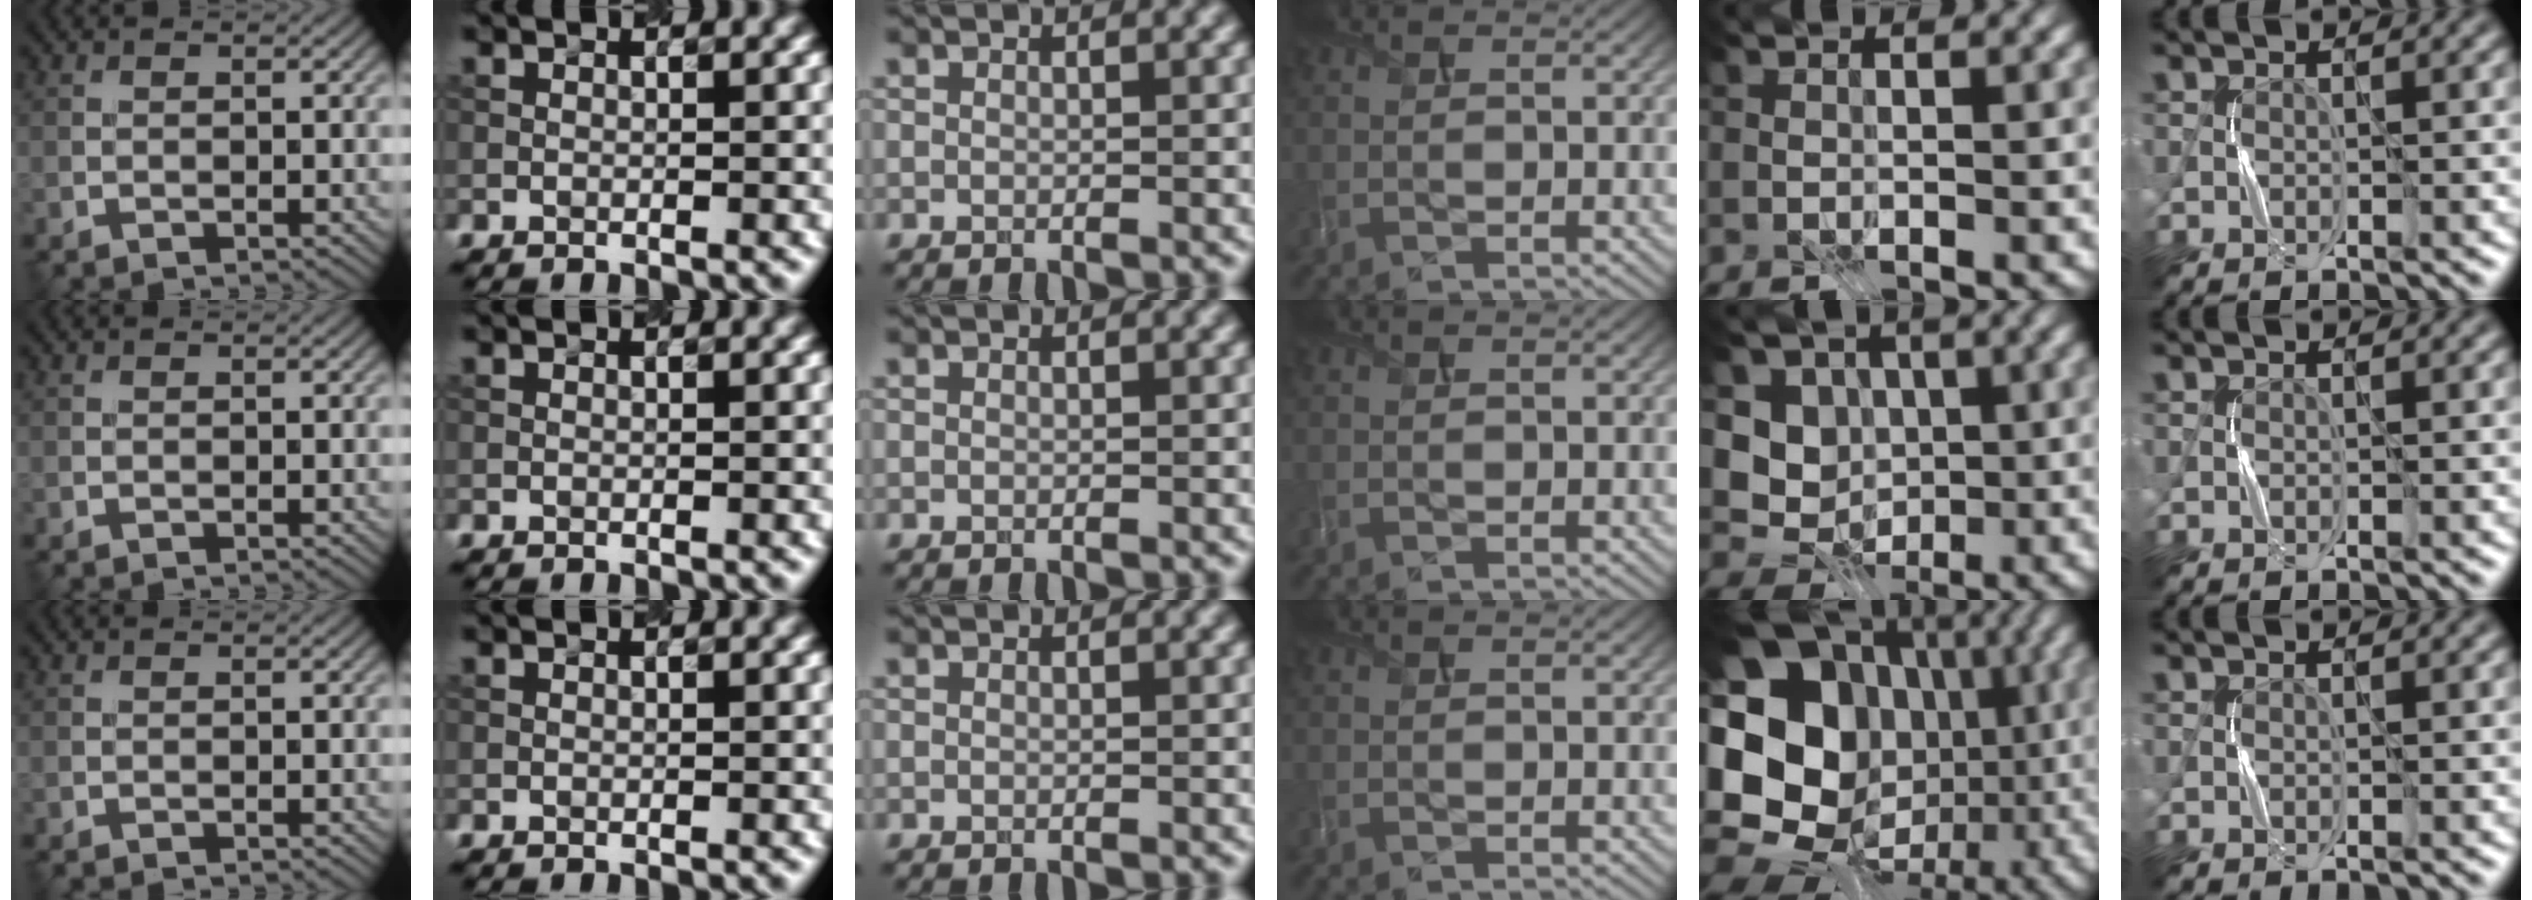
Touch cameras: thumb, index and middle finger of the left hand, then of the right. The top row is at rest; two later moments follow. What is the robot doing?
{"motion": "press", "object": "joystick"}